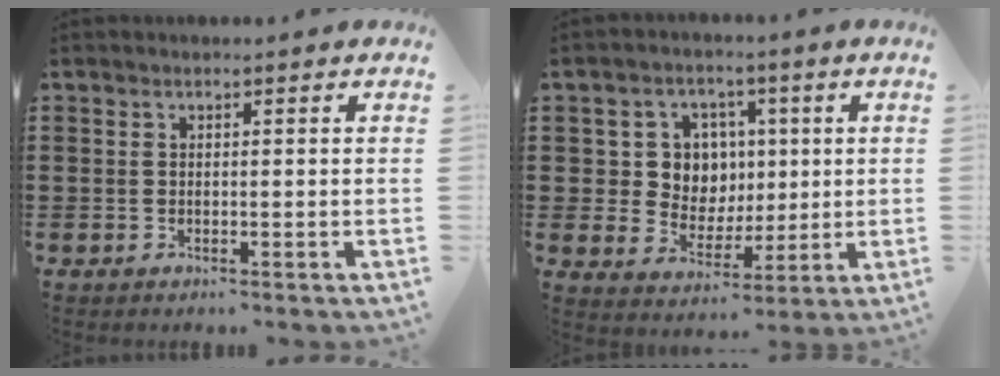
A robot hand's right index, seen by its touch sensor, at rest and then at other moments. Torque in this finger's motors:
{"motor_torque": [1.03, 0.69, 0.23, 0.08]}